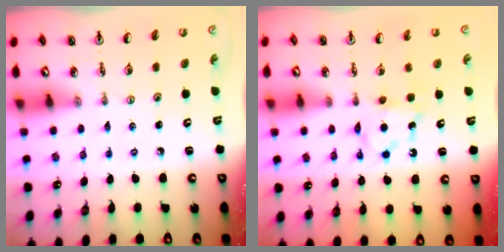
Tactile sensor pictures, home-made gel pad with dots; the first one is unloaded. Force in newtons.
{"total": 6.4, "press": 6.4, "slide": 0.3}